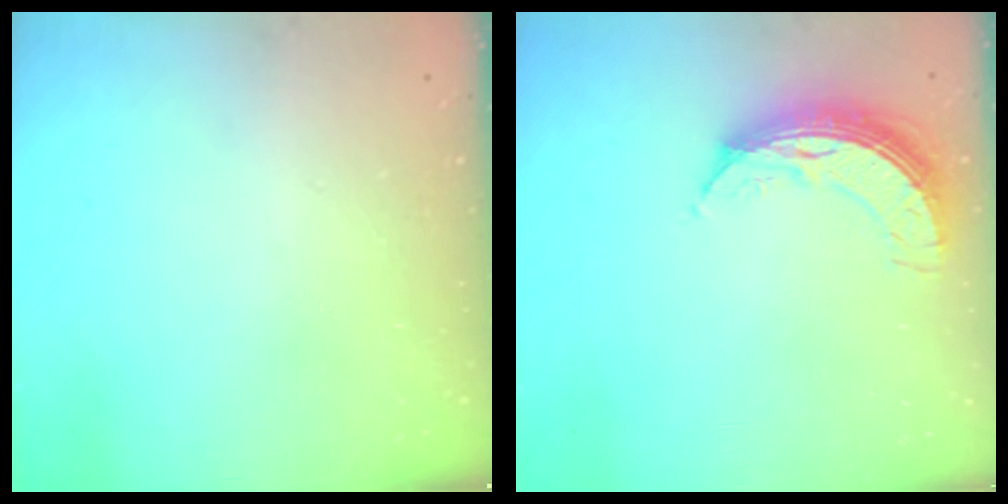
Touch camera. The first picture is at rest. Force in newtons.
{"total": 8.7, "press": 8.6, "slide": 0.9}